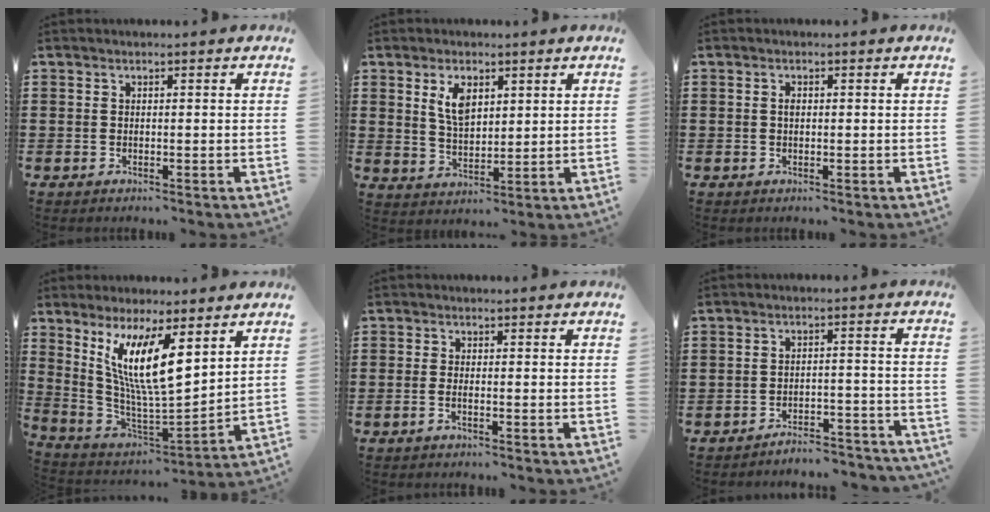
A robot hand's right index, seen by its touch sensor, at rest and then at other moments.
{"total": 5.3, "force": [2.5, 2.7, 3.9], "torque": [-0.078, 0.004, 0.042]}
{"total": 1.1, "force": [0.1, 0.6, 0.9], "torque": [-0.019, 0.002, 0.001]}
{"total": 11.7, "force": [5.3, 2.5, 10.2], "torque": [-0.219, -0.024, 0.093]}
{"total": 1.1, "force": [-0.6, 0.0, 0.8], "torque": [-0.015, -0.004, -0.011]}
{"total": 4.2, "force": [-4.2, 0.2, 0.6], "torque": [-0.014, 0.003, -0.088]}